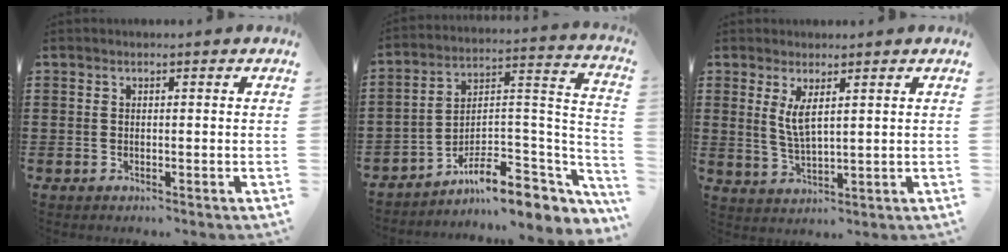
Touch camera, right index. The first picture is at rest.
{"total": 9.2, "force": [-6.8, 3.4, 5.2], "torque": [-0.079, 0.008, -0.125]}
{"total": 3.9, "force": [1.6, 1.1, 3.4], "torque": [-0.071, 0.000, 0.028]}